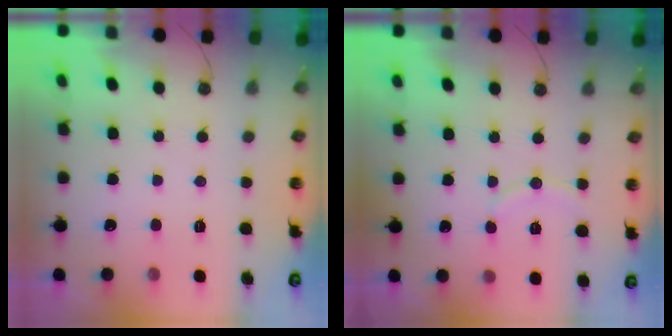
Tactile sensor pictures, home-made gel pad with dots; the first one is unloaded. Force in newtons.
{"total": 7.1, "press": 7.1, "slide": 0.0}